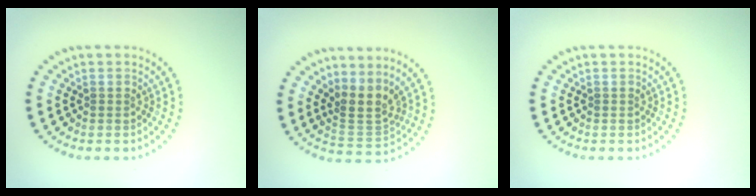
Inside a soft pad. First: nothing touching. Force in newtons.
{"total": 3.0, "press": 2.1, "slide": 2.1}
{"total": 0.0}